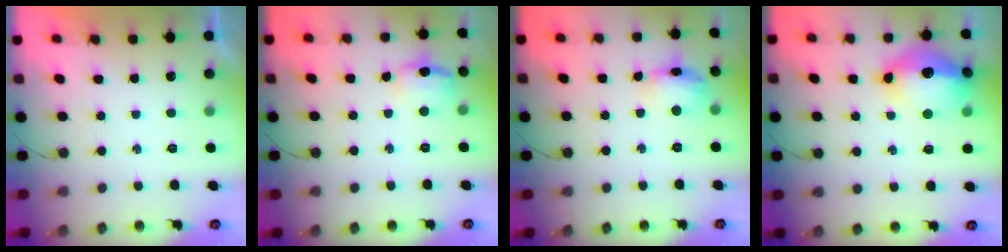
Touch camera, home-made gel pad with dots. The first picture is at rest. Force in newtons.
{"total": 10.8, "press": 10.7, "slide": 0.9}
{"total": 11.8, "press": 11.8, "slide": 0.9}
{"total": 20.9, "press": 18.1, "slide": 10.6}